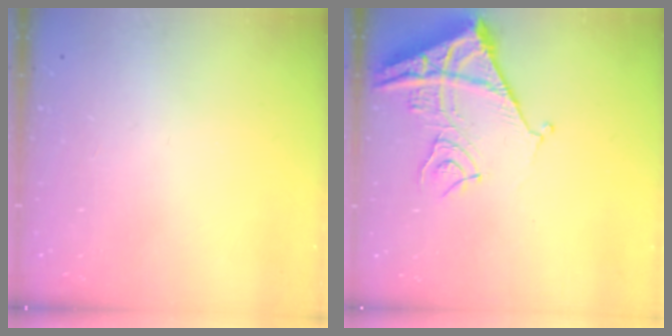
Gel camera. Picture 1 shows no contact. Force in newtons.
{"total": 12.8, "press": 12.7, "slide": 1.6}